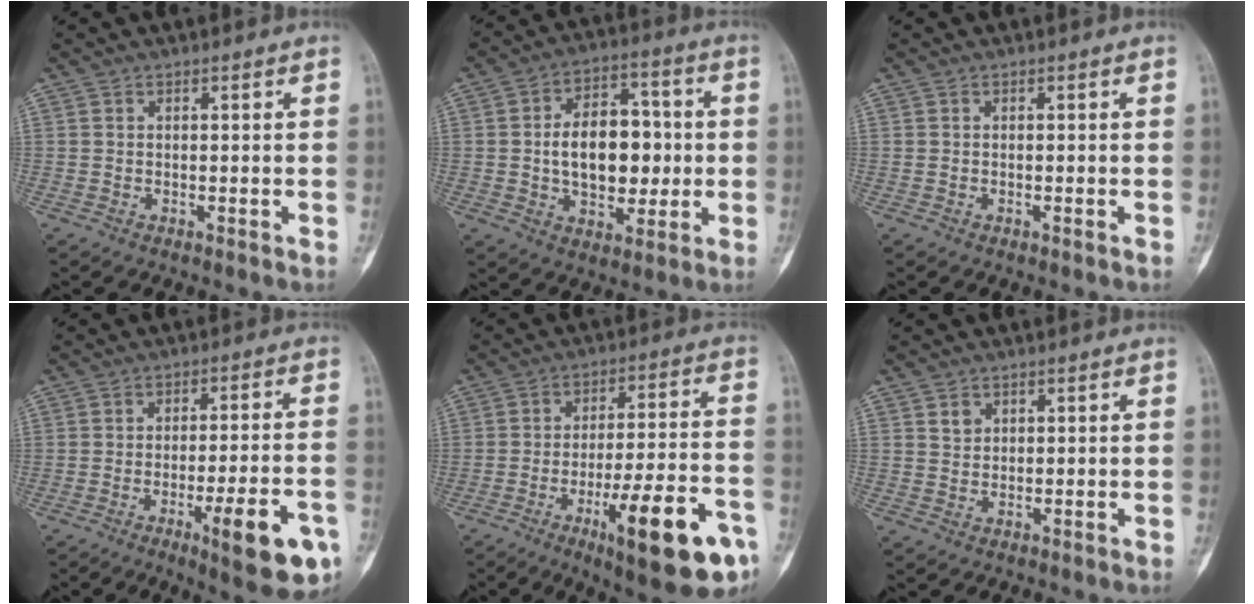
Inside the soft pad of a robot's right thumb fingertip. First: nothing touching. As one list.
[{"total": 15.3, "force": [-0.1, 9.8, 11.7], "torque": [-0.145, 0.025, 0.004]}, {"total": 0.0}, {"total": 13.9, "force": [-6.1, 3.0, 12.2], "torque": [-0.159, 0.016, -0.078]}, {"total": 20.2, "force": [-9.2, 4.8, 17.3], "torque": [-0.227, 0.038, -0.130]}, {"total": 1.9, "force": [1.0, 1.5, 0.7], "torque": [-0.001, -0.006, 0.017]}]